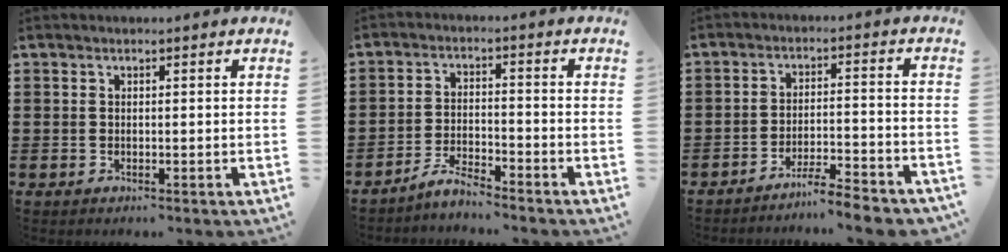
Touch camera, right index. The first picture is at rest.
{"total": 4.0, "force": [-3.8, 0.2, 1.0], "torque": [-0.027, 0.005, -0.079]}
{"total": 4.9, "force": [-4.6, -0.3, 1.6], "torque": [-0.029, -0.005, -0.091]}